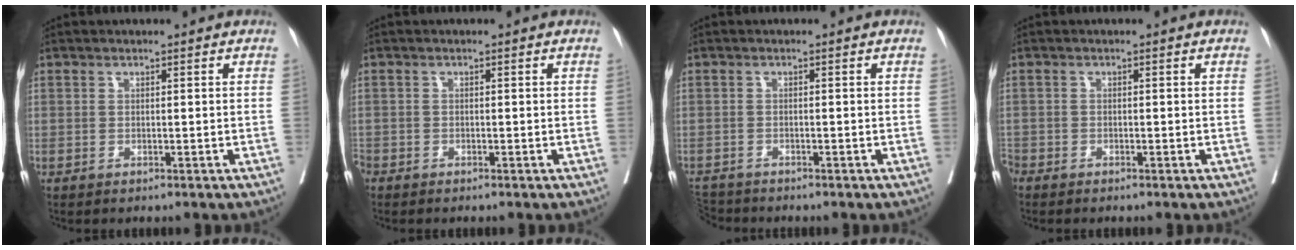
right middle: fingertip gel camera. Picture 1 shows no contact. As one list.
[{"total": 2.5, "force": [-1.8, 1.4, 0.9], "torque": [-0.030, -0.004, -0.036]}, {"total": 3.6, "force": [-3.6, 0.7, 0.0], "torque": [0.002, -0.013, -0.066]}, {"total": 2.0, "force": [-1.8, 0.6, 0.7], "torque": [-0.015, -0.003, -0.036]}]